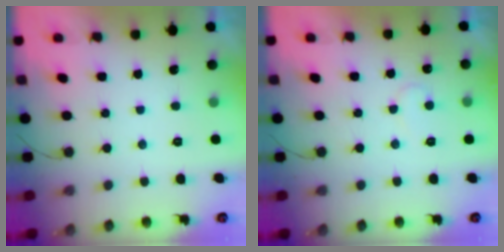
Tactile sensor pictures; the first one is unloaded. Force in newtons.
{"total": 6.8, "press": 6.8, "slide": 0.5}